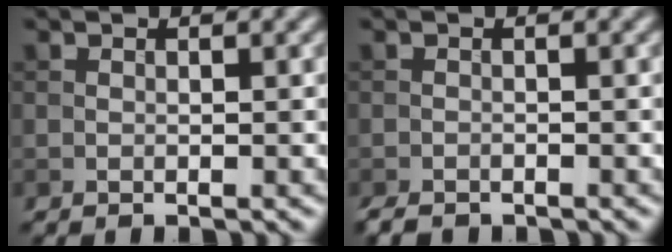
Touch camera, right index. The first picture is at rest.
{"total": 1.5, "force": [-1.3, 0.5, 0.4], "torque": [-0.006, -0.003, -0.024]}